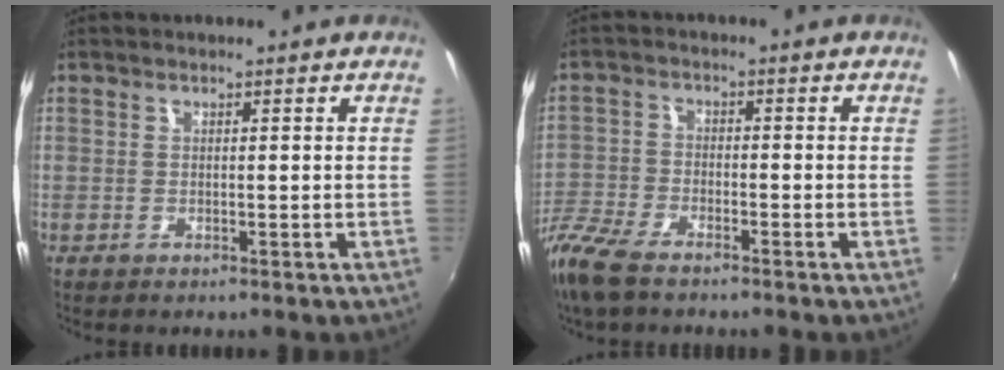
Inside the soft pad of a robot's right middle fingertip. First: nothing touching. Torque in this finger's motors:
{"motor_torque": [1.07, -1.07, 0.11, 0.11]}